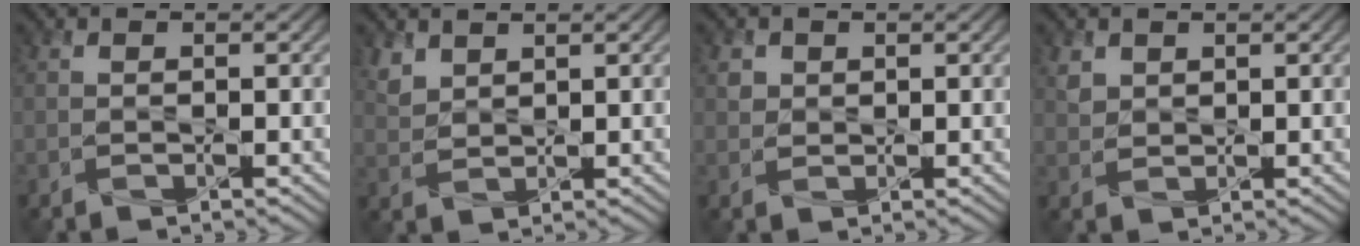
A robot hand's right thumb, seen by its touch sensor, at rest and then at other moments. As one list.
[{"total": 2.8, "force": [2.0, 1.5, 1.1], "torque": [-0.033, -0.002, 0.050]}, {"total": 1.8, "force": [0.8, 1.6, 0.4], "torque": [-0.015, -0.008, 0.017]}, {"total": 2.0, "force": [1.2, 1.5, 0.6], "torque": [-0.020, -0.003, 0.028]}]